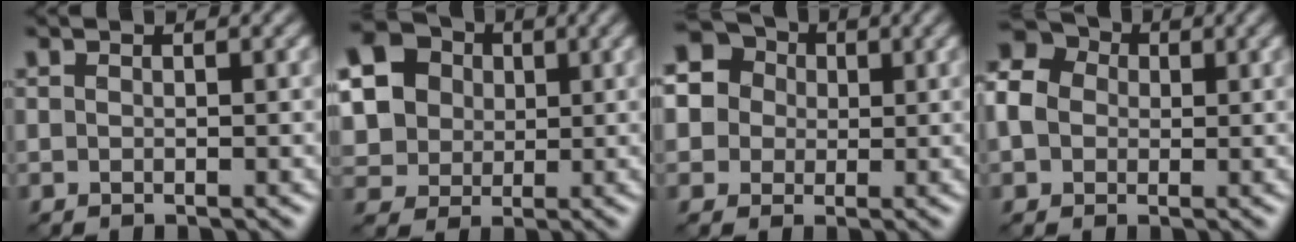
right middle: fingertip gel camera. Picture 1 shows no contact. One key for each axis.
{"total": 13.7, "fx": 3.5, "fy": 12.1, "fz": 5.4, "tx": -0.162, "ty": 0.022, "tz": 0.058}
{"total": 10.5, "fx": 3.5, "fy": 9.2, "fz": 3.7, "tx": -0.107, "ty": 0.046, "tz": 0.045}
{"total": 7.0, "fx": 1.0, "fy": 6.0, "fz": 3.5, "tx": -0.086, "ty": 0.032, "tz": -0.003}